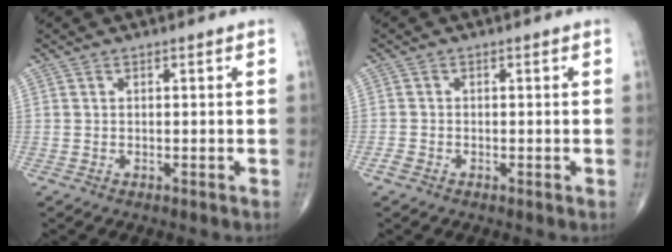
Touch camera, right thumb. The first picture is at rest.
{"total": 1.1, "force": [-0.7, 0.6, 0.6], "torque": [-0.017, -0.002, -0.017]}